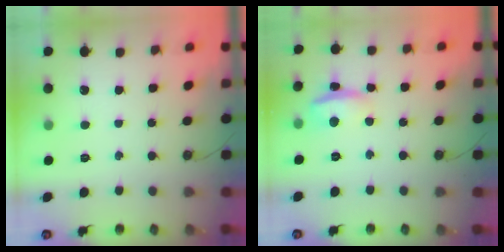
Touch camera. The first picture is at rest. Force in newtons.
{"total": 11.7, "press": 5.7, "slide": 10.3}